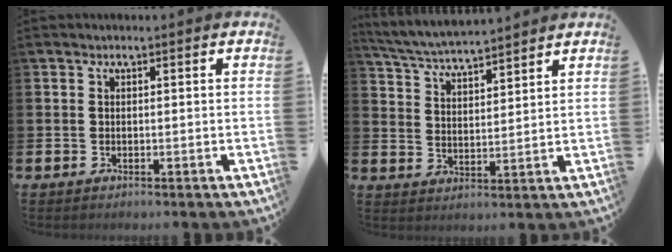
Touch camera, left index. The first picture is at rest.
{"total": 5.3, "force": [5.2, 0.2, 0.8], "torque": [-0.042, -0.031, 0.092]}